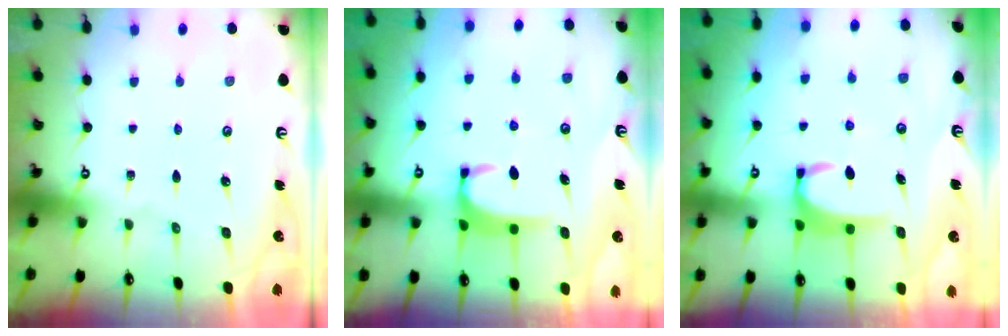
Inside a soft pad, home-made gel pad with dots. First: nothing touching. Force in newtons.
{"total": 2.0, "press": 2.0, "slide": 0.6}
{"total": 4.0, "press": 4.0, "slide": 0.7}